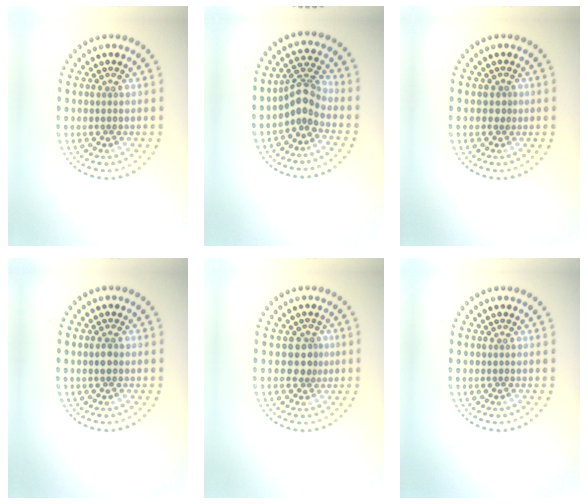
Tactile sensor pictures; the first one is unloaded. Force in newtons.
{"total": 2.8, "press": 2.1, "slide": 1.9}
{"total": 0.6, "press": 0.4, "slide": 0.5}
{"total": 1.2, "press": 1.2, "slide": 0.0}
{"total": 1.8, "press": 1.3, "slide": 1.2}
{"total": 0.0}